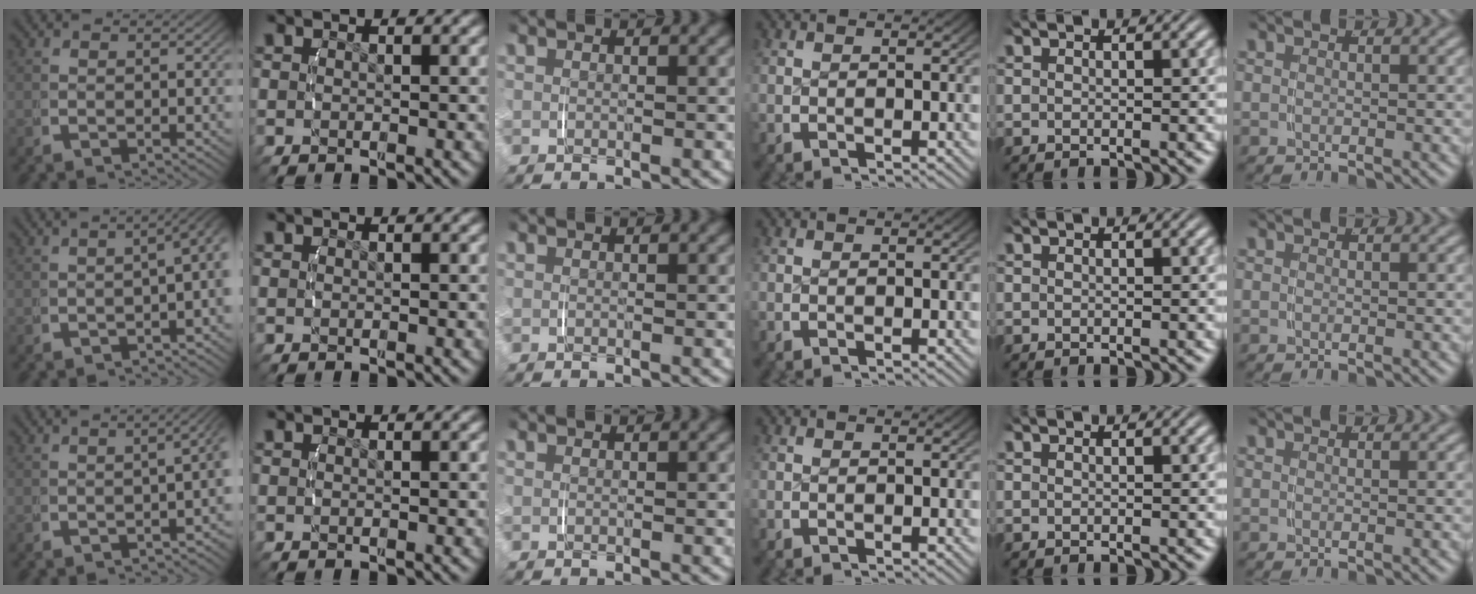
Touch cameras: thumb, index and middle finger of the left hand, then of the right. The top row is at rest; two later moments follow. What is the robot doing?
{"motion": "lift_and_place", "object": "string"}